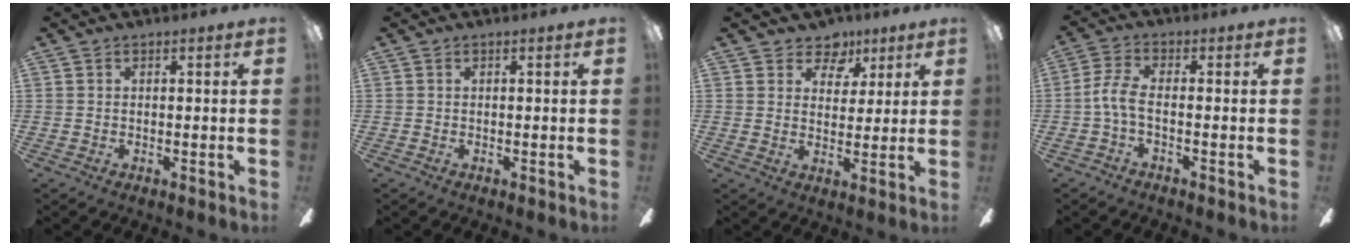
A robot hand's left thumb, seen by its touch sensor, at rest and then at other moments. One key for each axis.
{"total": 0.0}
{"total": 7.0, "fx": 4.5, "fy": 5.0, "fz": 1.8, "tx": -0.016, "ty": -0.026, "tz": 0.079}
{"total": 6.2, "fx": -1.0, "fy": 2.7, "fz": 5.5, "tx": -0.132, "ty": -0.001, "tz": -0.024}